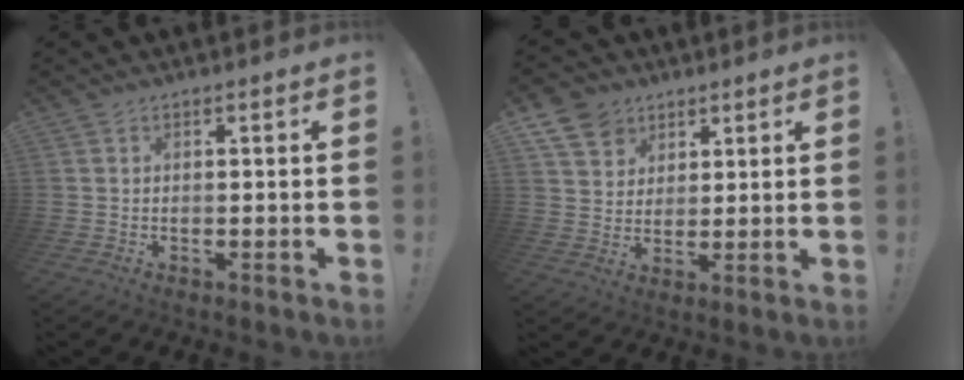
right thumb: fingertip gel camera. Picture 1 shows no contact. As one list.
[{"total": 9.3, "force": [5.9, 6.9, 2.3], "torque": [-0.038, -0.037, 0.117]}]